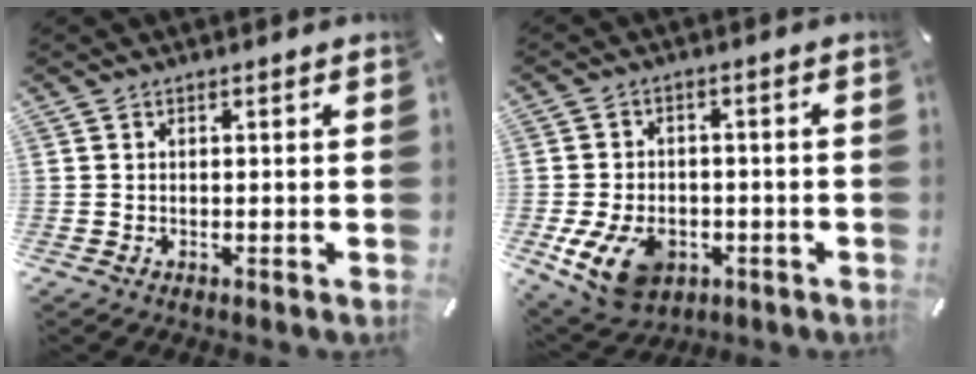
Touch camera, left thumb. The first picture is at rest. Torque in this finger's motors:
{"motor_torque": [0.91, 2.54, 0.61, 0.00, 0.29]}